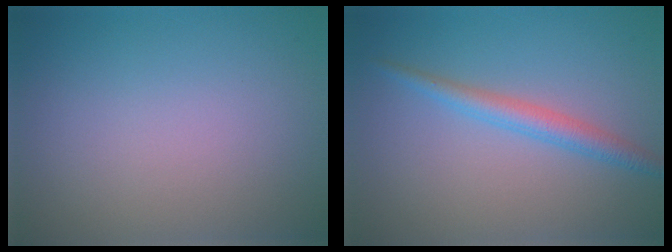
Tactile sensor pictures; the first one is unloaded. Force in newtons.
{"total": 2.4, "press": 2.4, "slide": 0.1}